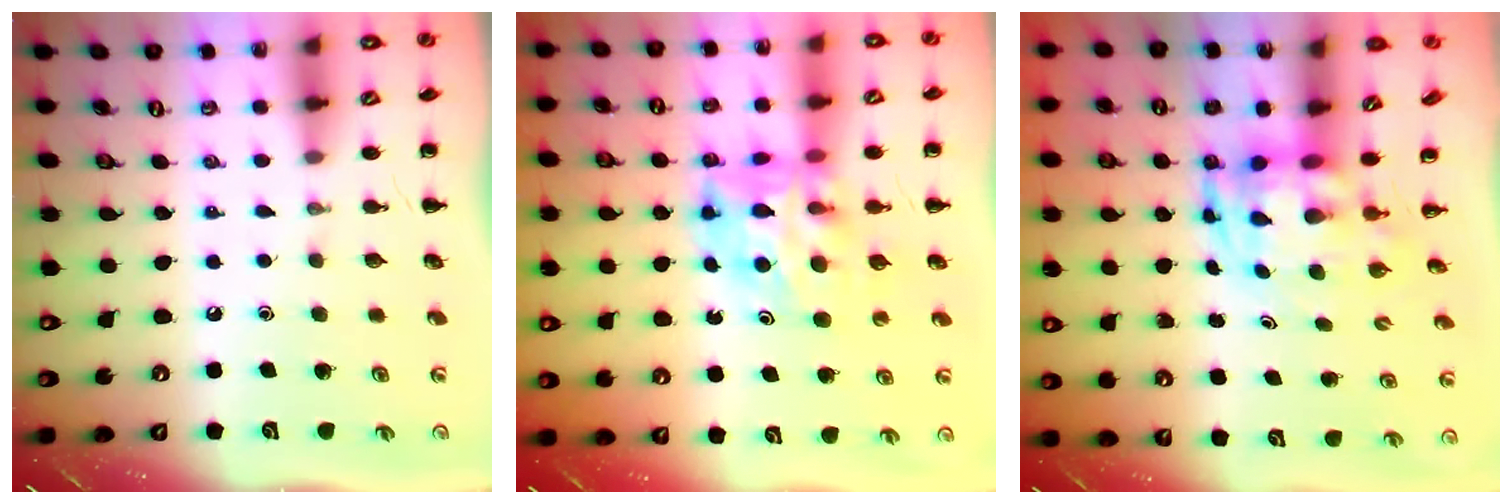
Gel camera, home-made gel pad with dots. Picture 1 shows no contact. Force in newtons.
{"total": 10.1, "press": 9.6, "slide": 3.0}
{"total": 3.6, "press": 3.5, "slide": 0.9}